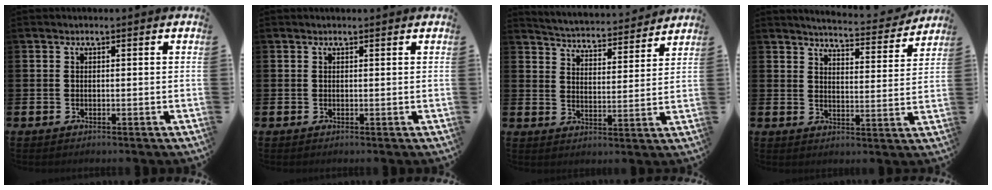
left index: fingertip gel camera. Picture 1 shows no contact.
{"total": 0.0}
{"total": 4.7, "force": [4.6, 0.7, 0.2], "torque": [-0.022, -0.043, 0.076]}
{"total": 5.1, "force": [5.0, 0.2, 0.6], "torque": [-0.018, -0.042, 0.082]}